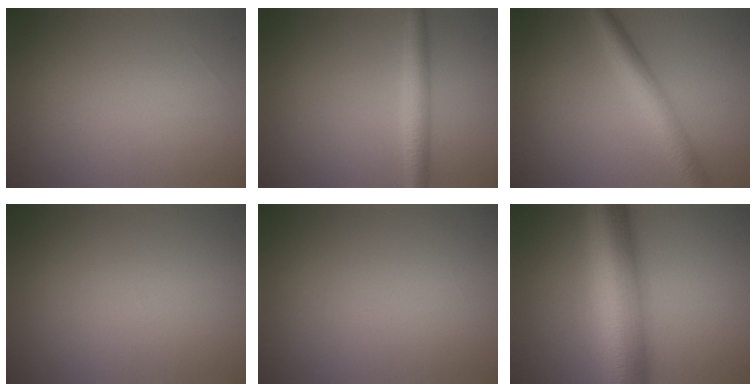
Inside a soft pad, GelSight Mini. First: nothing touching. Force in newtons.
{"total": 2.8, "press": 2.8, "slide": 0.0}
{"total": 4.3, "press": 4.3, "slide": 0.0}
{"total": 0.0}
{"total": 0.0}
{"total": 10.7, "press": 10.7, "slide": 0.1}